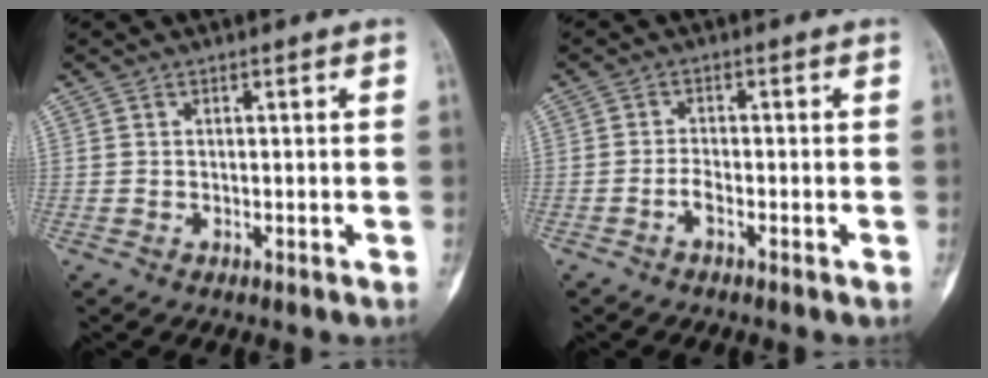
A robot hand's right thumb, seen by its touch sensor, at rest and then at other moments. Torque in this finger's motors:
{"motor_torque": [-0.24, -0.14, 0.10, -0.01, -0.06]}